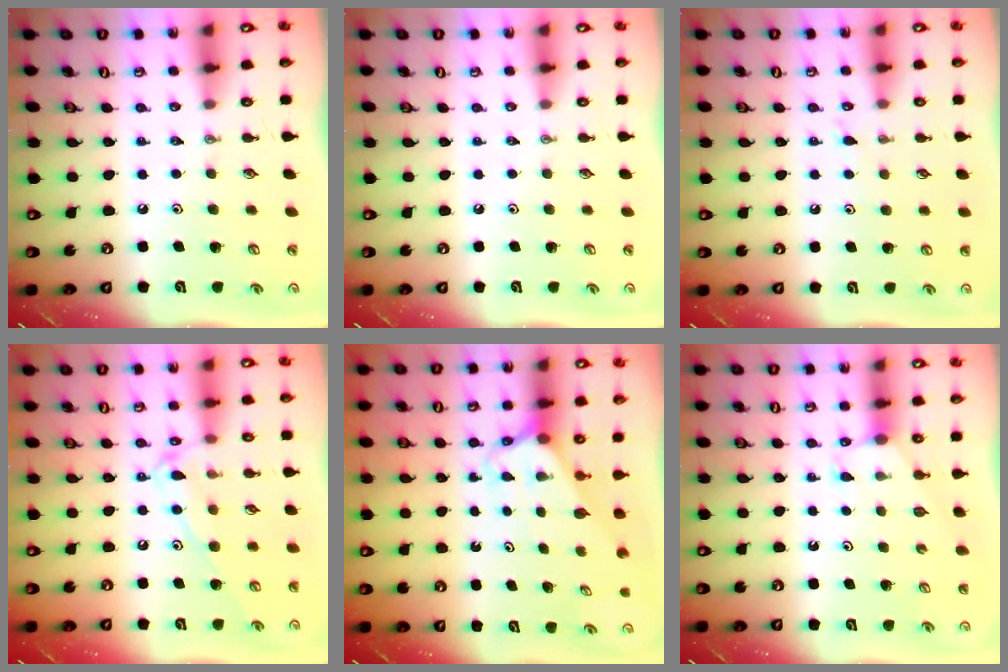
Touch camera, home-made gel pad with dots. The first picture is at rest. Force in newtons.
{"total": 0.0}
{"total": 5.3, "press": 5.3, "slide": 0.5}
{"total": 12.8, "press": 12.7, "slide": 1.1}
{"total": 2.7, "press": 2.7, "slide": 0.1}
{"total": 4.7, "press": 4.7, "slide": 0.4}